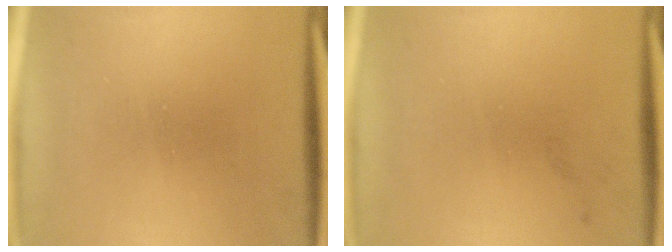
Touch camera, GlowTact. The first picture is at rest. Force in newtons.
{"total": 1.1}